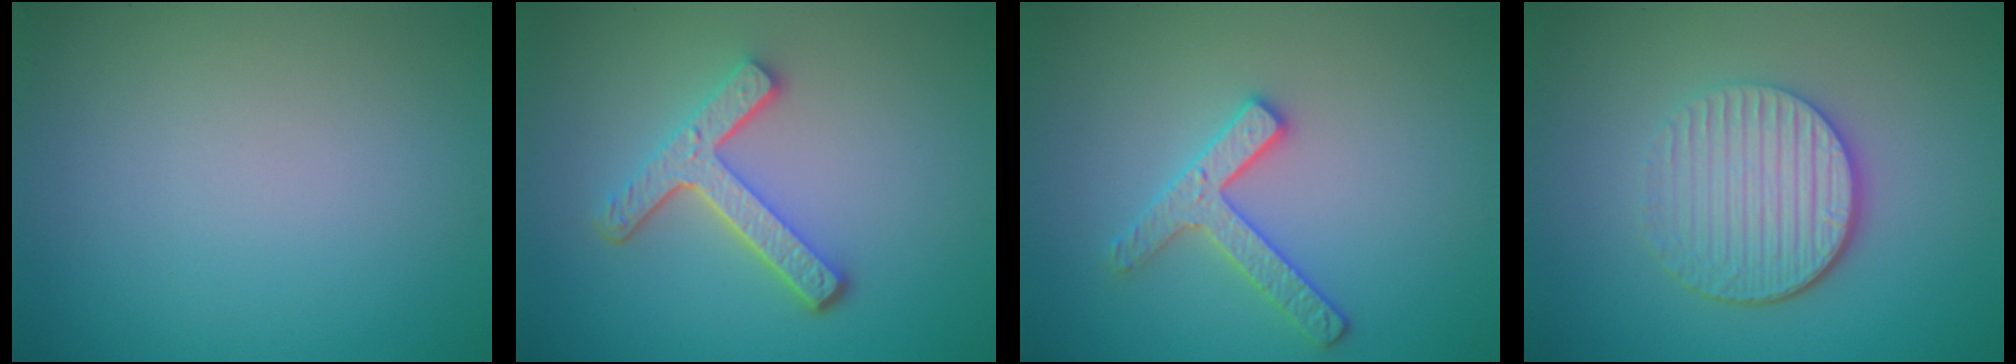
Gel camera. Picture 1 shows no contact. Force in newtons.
{"total": 4.4, "press": 3.3, "slide": 2.9}
{"total": 2.6, "press": 2.6, "slide": 0.4}
{"total": 4.7, "press": 3.7, "slide": 3.0}